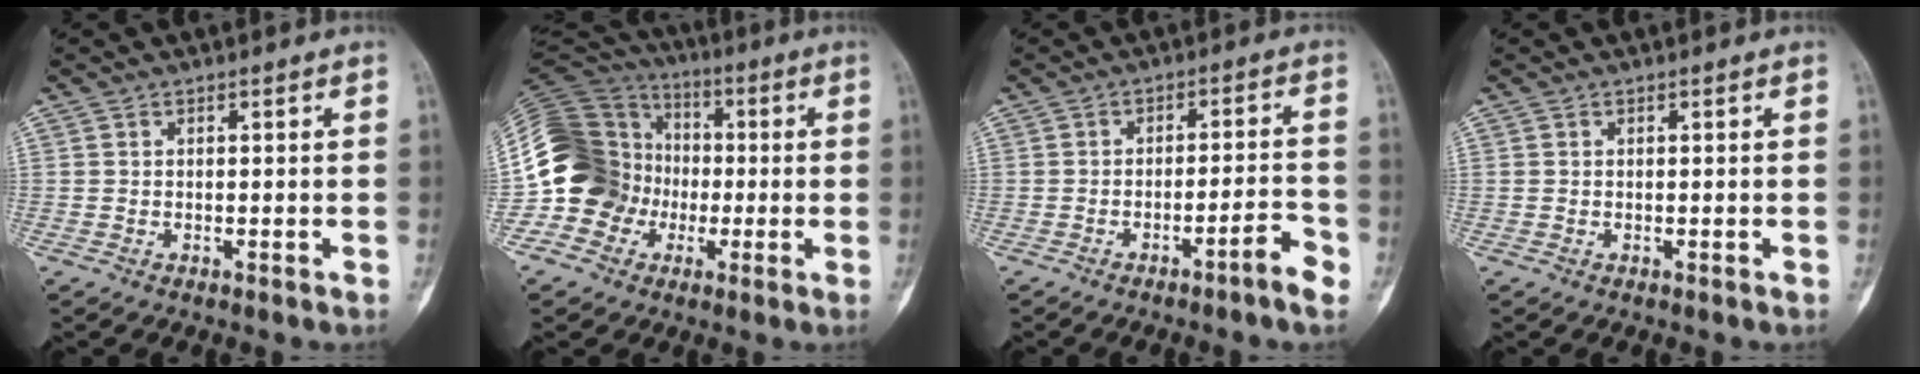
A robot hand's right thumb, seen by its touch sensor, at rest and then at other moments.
{"total": 18.1, "force": [-2.8, 16.3, 7.1], "torque": [-0.122, 0.066, -0.052]}
{"total": 5.6, "force": [-3.3, 0.3, 4.5], "torque": [-0.068, 0.029, -0.049]}
{"total": 0.0}